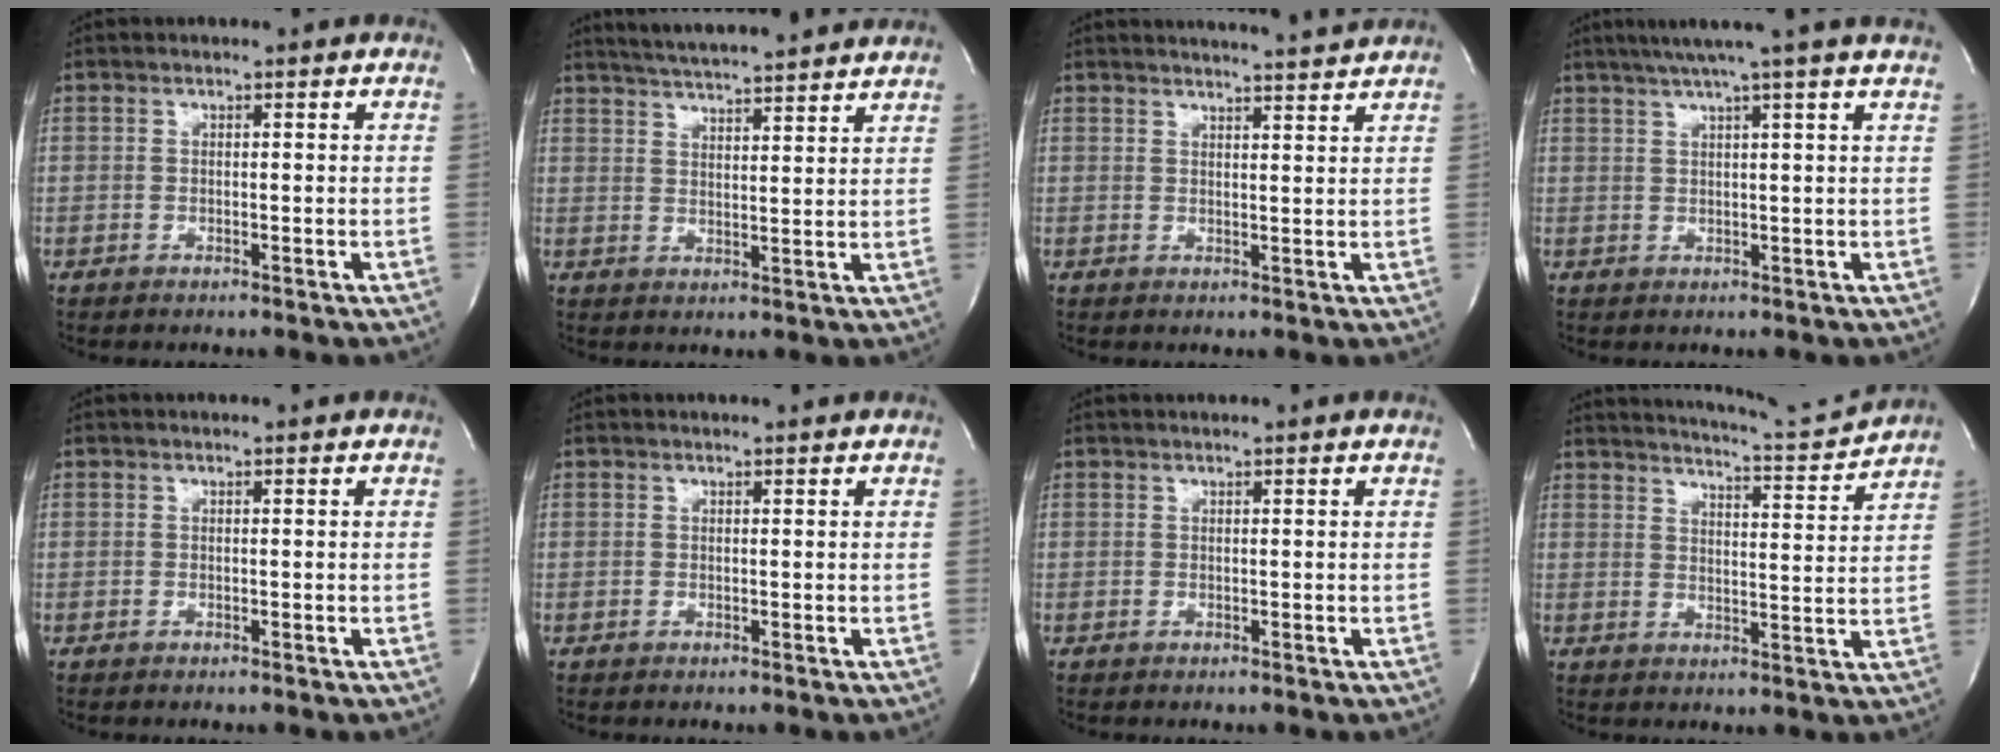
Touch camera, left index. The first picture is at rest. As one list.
[{"total": 14.4, "force": [13.2, 0.6, 5.7], "torque": [-0.104, 0.019, 0.186]}, {"total": 7.1, "force": [6.8, -1.1, 1.5], "torque": [-0.027, -0.004, 0.085]}, {"total": 9.1, "force": [7.3, -1.9, 5.1], "torque": [-0.077, 0.017, 0.087]}, {"total": 0.6, "force": [0.6, -0.1, 0.1], "torque": [-0.005, 0.000, 0.010]}, {"total": 1.5, "force": [1.5, -0.3, 0.2], "torque": [-0.009, 0.000, 0.020]}, {"total": 1.9, "force": [1.7, -0.5, 0.6], "torque": [-0.015, 0.008, 0.028]}, {"total": 10.6, "force": [10.3, -1.7, 1.8], "torque": [-0.038, -0.038, 0.145]}]